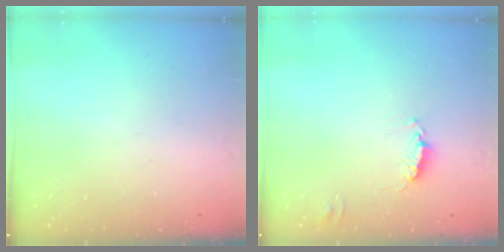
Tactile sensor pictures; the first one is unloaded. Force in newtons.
{"total": 0.8, "press": 0.8, "slide": 0.1}